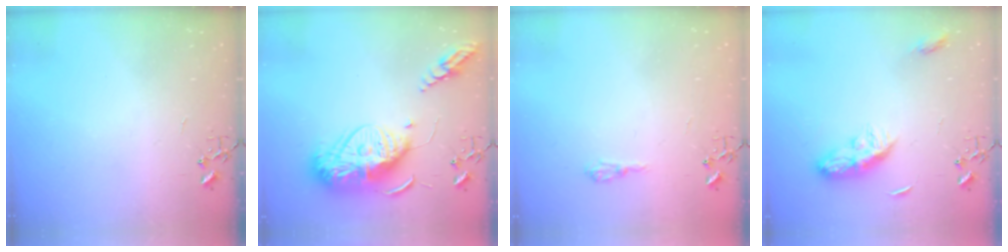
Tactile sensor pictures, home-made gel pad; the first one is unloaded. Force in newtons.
{"total": 19.6, "press": 19.5, "slide": 1.9}
{"total": 7.2, "press": 7.1, "slide": 0.6}
{"total": 8.8, "press": 8.8, "slide": 0.0}